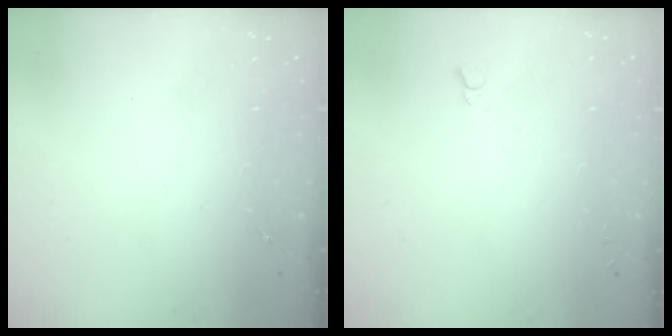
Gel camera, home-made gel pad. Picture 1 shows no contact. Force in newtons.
{"total": 2.8, "press": 2.7, "slide": 0.3}